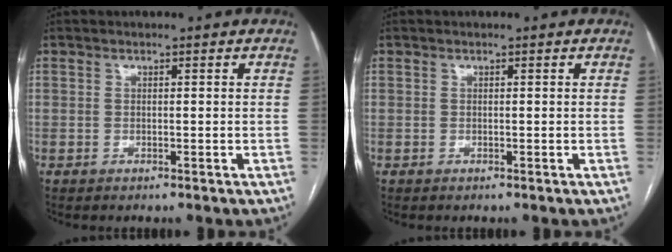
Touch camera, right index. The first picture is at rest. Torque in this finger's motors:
{"motor_torque": [0.00, 0.00, 0.00, 0.01]}